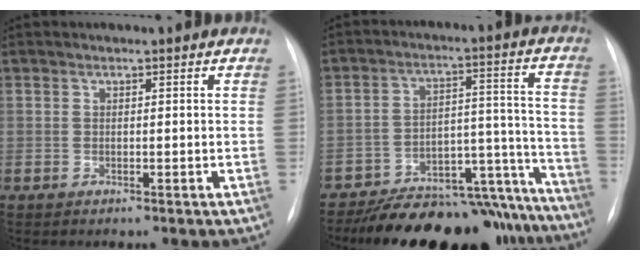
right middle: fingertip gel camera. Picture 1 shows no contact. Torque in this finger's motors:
{"motor_torque": [1.03, -1.11, 0.42, 0.08]}